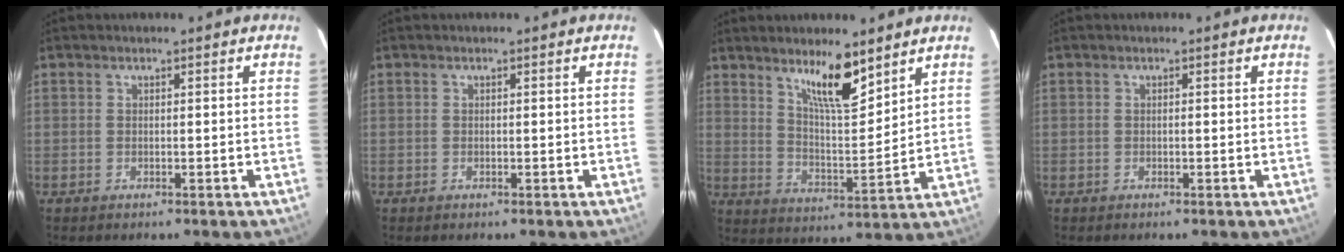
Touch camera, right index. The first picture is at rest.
{"total": 0.0}
{"total": 9.1, "force": [6.3, 1.4, 6.5], "torque": [-0.114, -0.011, 0.115]}
{"total": 0.0}